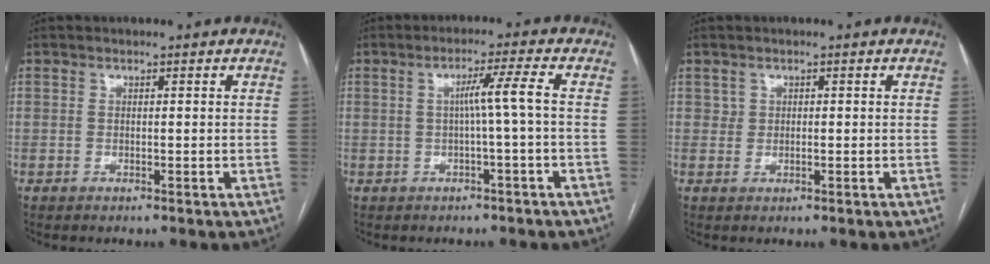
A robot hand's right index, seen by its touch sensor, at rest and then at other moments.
{"total": 4.2, "force": [-0.3, -1.1, 4.0], "torque": [-0.069, 0.009, -0.002]}
{"total": 1.0, "force": [0.4, 0.9, 0.3], "torque": [0.000, 0.001, 0.005]}